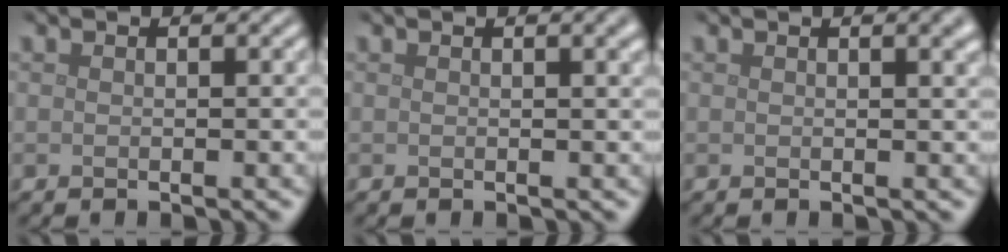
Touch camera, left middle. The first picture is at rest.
{"total": 2.0, "force": [0.9, 0.7, 1.7], "torque": [-0.011, 0.008, 0.011]}
{"total": 2.7, "force": [1.2, 1.0, 2.2], "torque": [-0.012, 0.007, 0.014]}